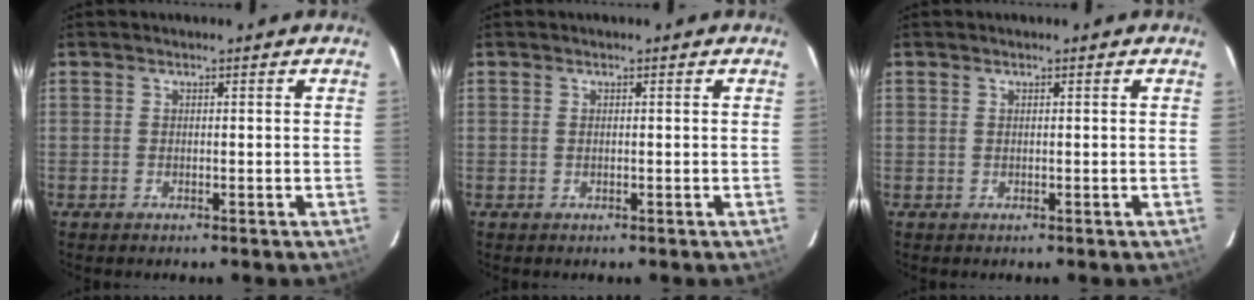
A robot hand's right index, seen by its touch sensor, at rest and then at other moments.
{"total": 0.0}
{"total": 0.0}